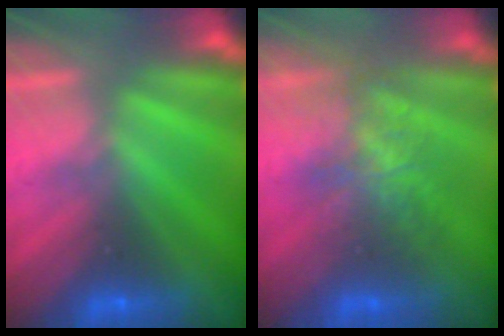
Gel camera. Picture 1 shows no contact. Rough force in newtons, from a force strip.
{"total": 4.5}